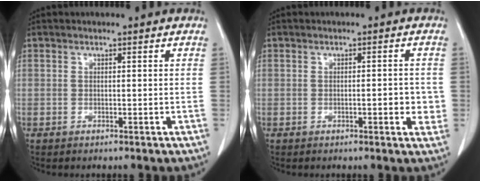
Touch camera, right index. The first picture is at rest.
{"total": 3.2, "force": [-0.5, 1.0, 3.0], "torque": [-0.039, 0.000, -0.006]}